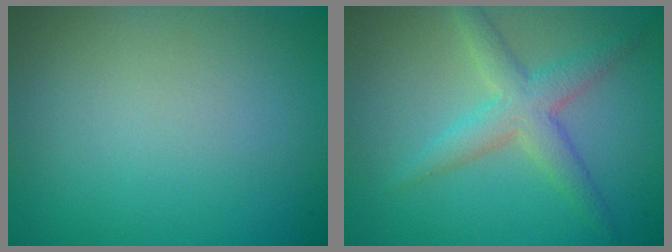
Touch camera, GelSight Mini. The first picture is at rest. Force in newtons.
{"total": 3.6, "press": 3.6, "slide": 0.1}